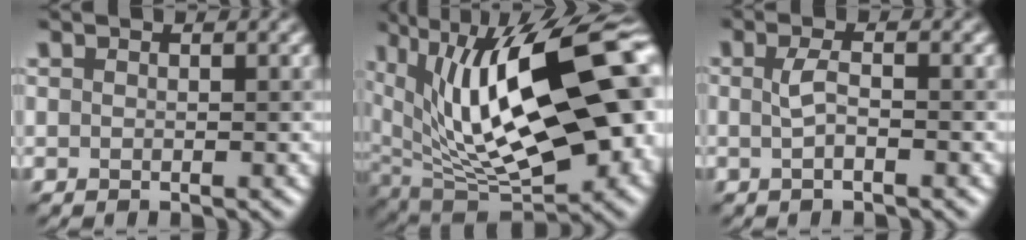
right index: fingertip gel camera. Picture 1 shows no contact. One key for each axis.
{"total": 19.8, "fx": 4.3, "fy": 9.3, "fz": 16.9, "tx": -0.269, "ty": 0.014, "tz": 0.083}
{"total": 1.9, "fx": -0.2, "fy": 0.5, "fz": 1.9, "tx": -0.037, "ty": 0.002, "tz": -0.006}